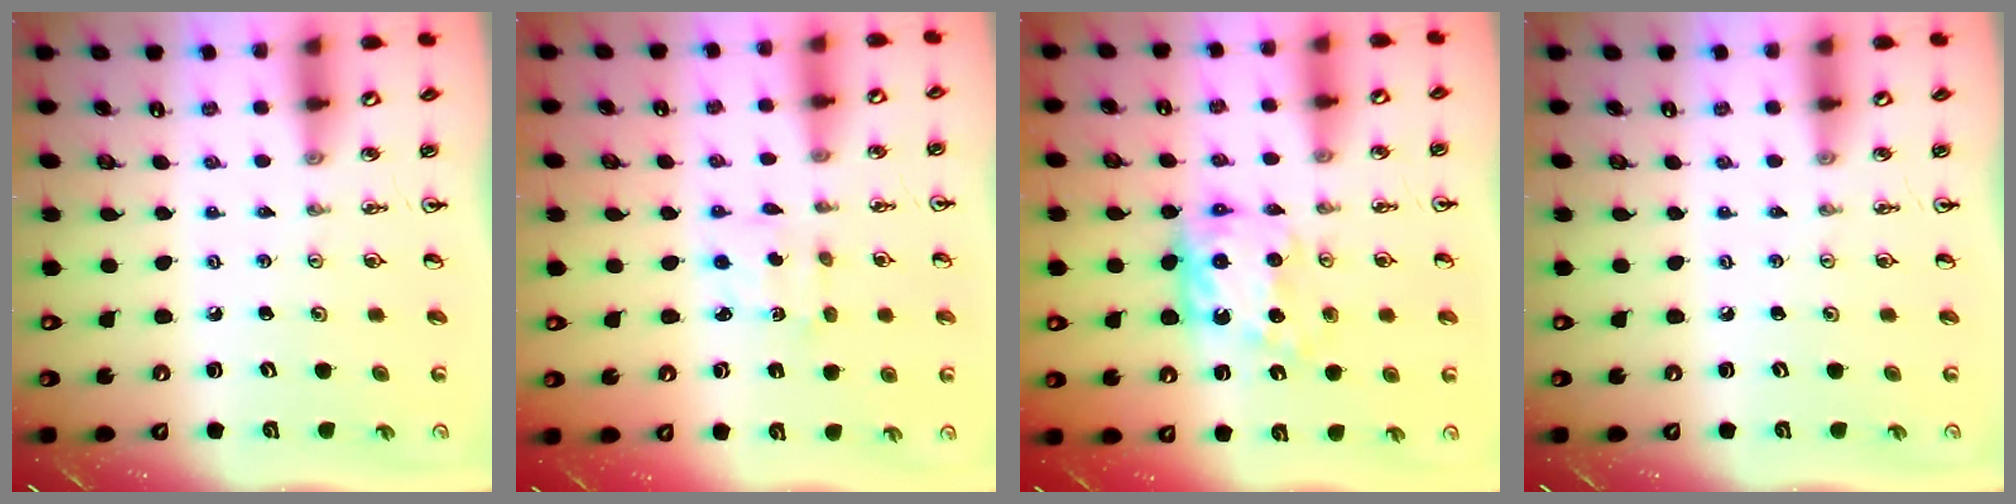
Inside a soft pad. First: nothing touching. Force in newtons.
{"total": 2.7, "press": 2.7, "slide": 0.5}
{"total": 10.3, "press": 10.3, "slide": 0.5}
{"total": 0.0}